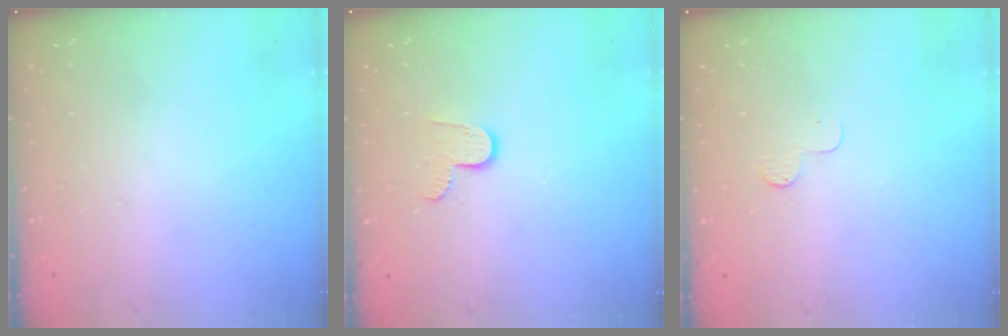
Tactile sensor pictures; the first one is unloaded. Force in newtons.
{"total": 5.8, "press": 5.8, "slide": 0.3}
{"total": 4.2, "press": 4.2, "slide": 0.4}